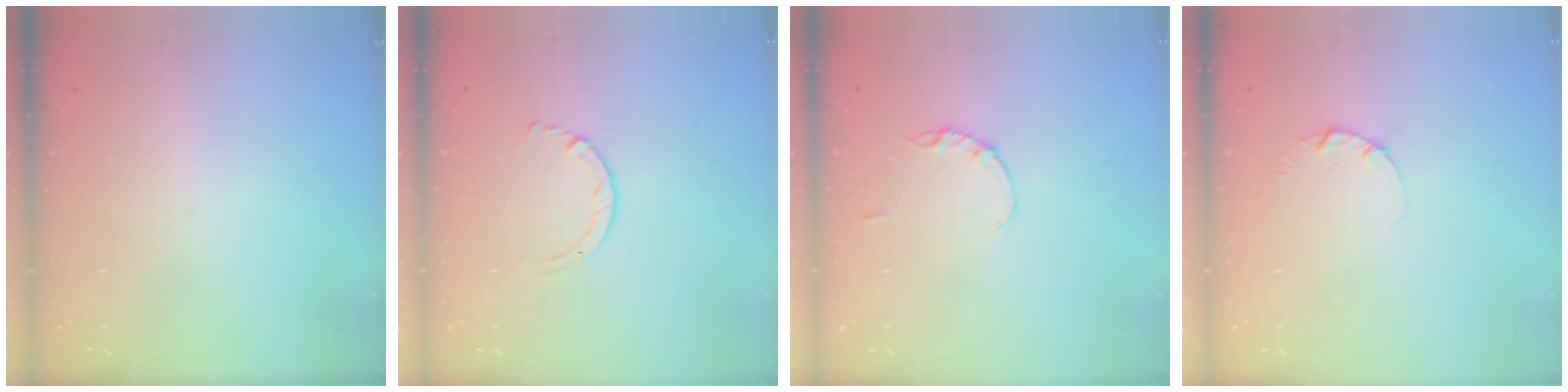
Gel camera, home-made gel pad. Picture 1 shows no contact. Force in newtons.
{"total": 2.7, "press": 2.7, "slide": 0.3}
{"total": 1.0, "press": 1.0, "slide": 0.2}
{"total": 1.3, "press": 1.3, "slide": 0.2}